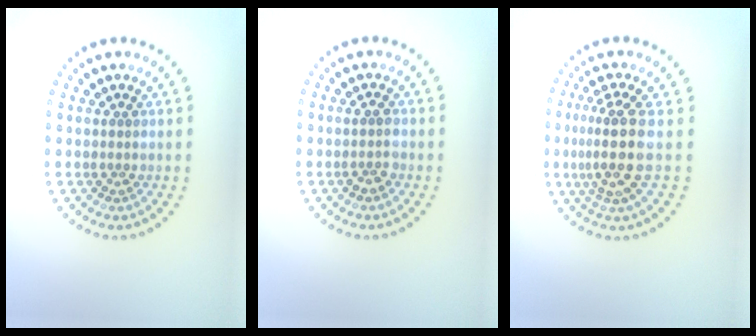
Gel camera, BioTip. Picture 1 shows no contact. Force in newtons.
{"total": 1.3, "press": 1.3, "slide": 0.2}
{"total": 4.3, "press": 3.4, "slide": 2.5}